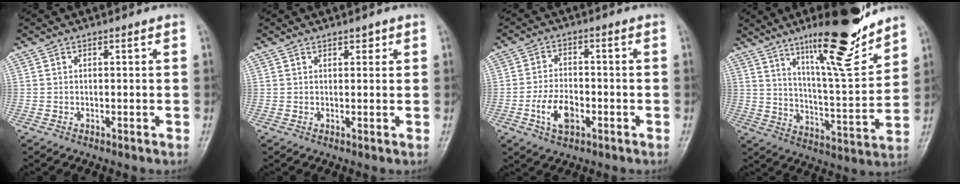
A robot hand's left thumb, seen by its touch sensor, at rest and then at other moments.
{"total": 1.5, "force": [1.0, 0.8, 0.7], "torque": [0.000, -0.003, 0.011]}
{"total": 6.8, "force": [-2.5, 4.0, 4.9], "torque": [-0.086, 0.013, -0.047]}
{"total": 18.0, "force": [12.6, 3.2, 12.4], "torque": [-0.168, -0.080, 0.207]}